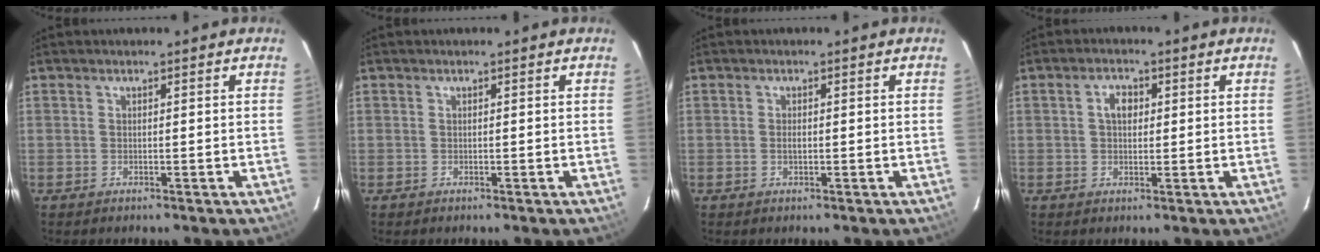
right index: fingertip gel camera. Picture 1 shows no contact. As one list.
[{"total": 0.7, "force": [-0.2, 0.6, 0.0], "torque": [0.001, 0.002, -0.002]}, {"total": 1.0, "force": [-0.2, 0.5, 0.8], "torque": [-0.015, -0.001, -0.003]}, {"total": 3.1, "force": [0.6, 2.2, 2.2], "torque": [-0.037, 0.010, 0.011]}]